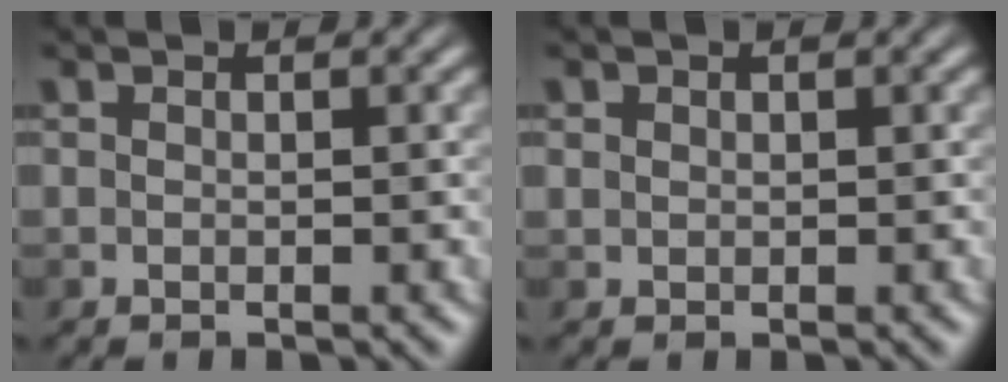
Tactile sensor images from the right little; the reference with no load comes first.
{"total": 0.5, "force": [0.2, 0.5, 0.0], "torque": [-0.004, -0.002, 0.001]}